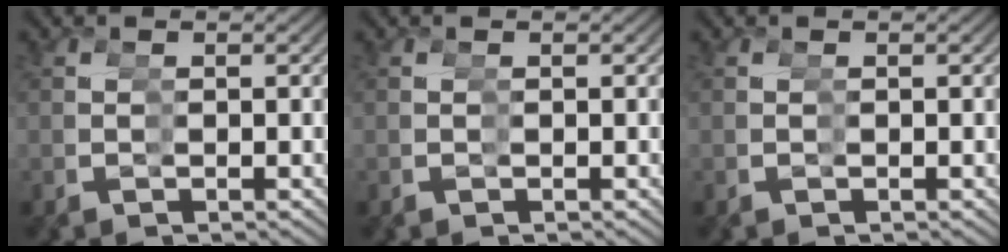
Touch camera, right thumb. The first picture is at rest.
{"total": 0.0}
{"total": 0.0}